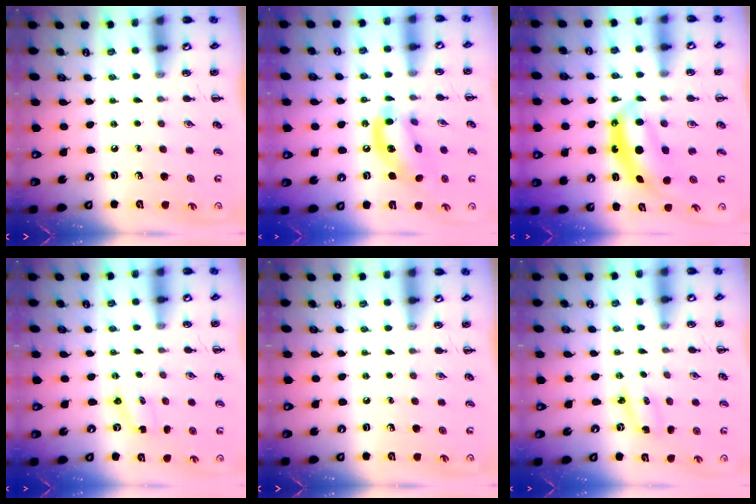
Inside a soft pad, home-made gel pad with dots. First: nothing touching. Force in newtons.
{"total": 13.0, "press": 12.7, "slide": 2.5}
{"total": 7.0, "press": 6.9, "slide": 1.4}
{"total": 2.3, "press": 2.2, "slide": 0.7}
{"total": 0.0}
{"total": 2.5, "press": 2.5, "slide": 0.4}